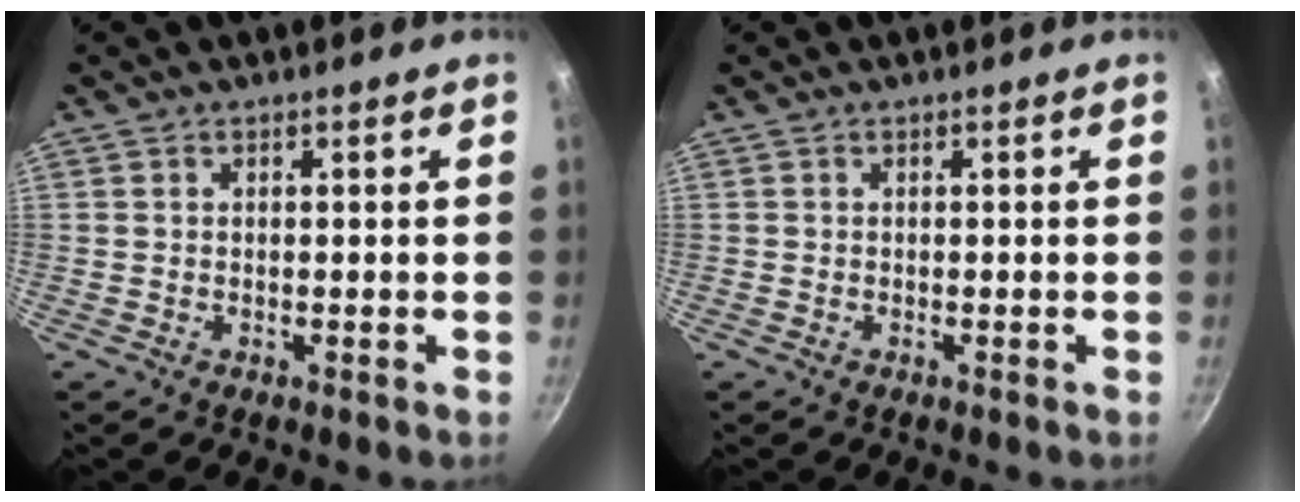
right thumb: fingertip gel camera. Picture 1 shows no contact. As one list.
[{"total": 0.0}]